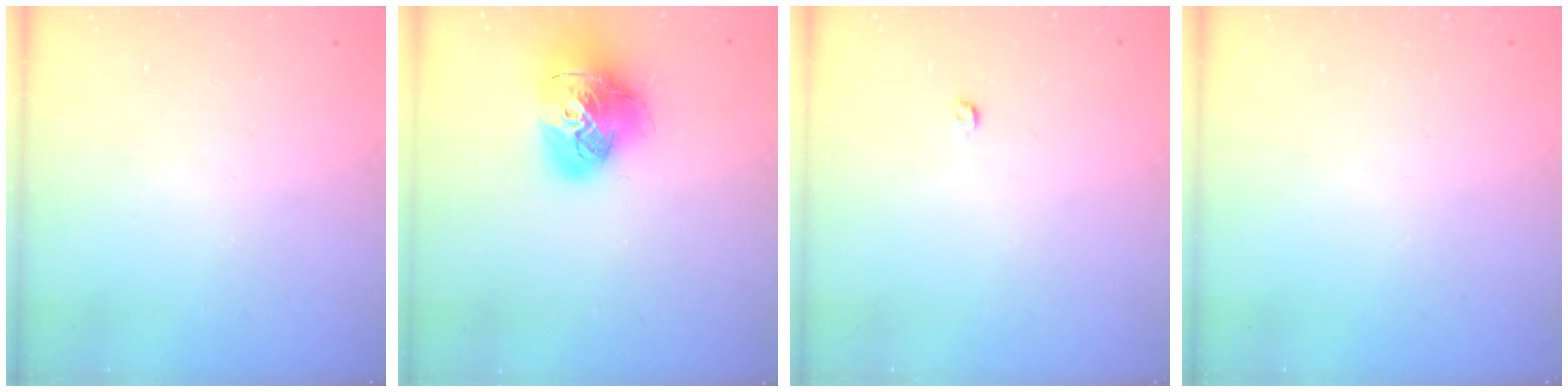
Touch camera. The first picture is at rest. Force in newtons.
{"total": 18.2, "press": 18.0, "slide": 2.2}
{"total": 3.1, "press": 3.1, "slide": 0.5}
{"total": 0.0}